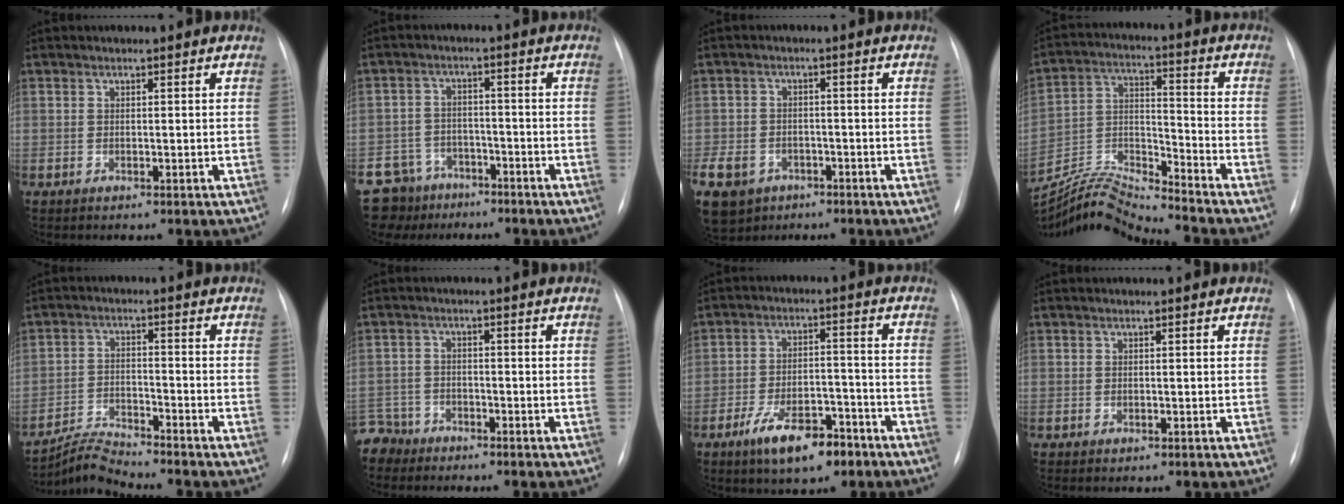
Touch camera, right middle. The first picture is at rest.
{"total": 7.7, "force": [-5.8, 5.1, -0.3], "torque": [0.000, 0.021, -0.095]}
{"total": 13.9, "force": [-7.4, 10.6, 5.1], "torque": [-0.159, -0.006, -0.109]}
{"total": 12.5, "force": [-12.2, -1.5, 1.8], "torque": [-0.040, 0.024, -0.233]}
{"total": 5.5, "force": [-5.4, -1.2, 0.0], "torque": [-0.013, -0.012, -0.099]}
{"total": 4.8, "force": [-4.3, 1.8, -1.0], "torque": [0.023, -0.006, -0.088]}
{"total": 9.8, "force": [-6.2, 3.9, 6.6], "torque": [-0.114, 0.005, -0.102]}
{"total": 0.0}